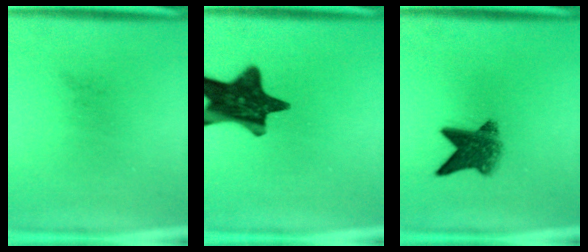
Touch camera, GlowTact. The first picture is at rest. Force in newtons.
{"total": 14.7}
{"total": 6.2}